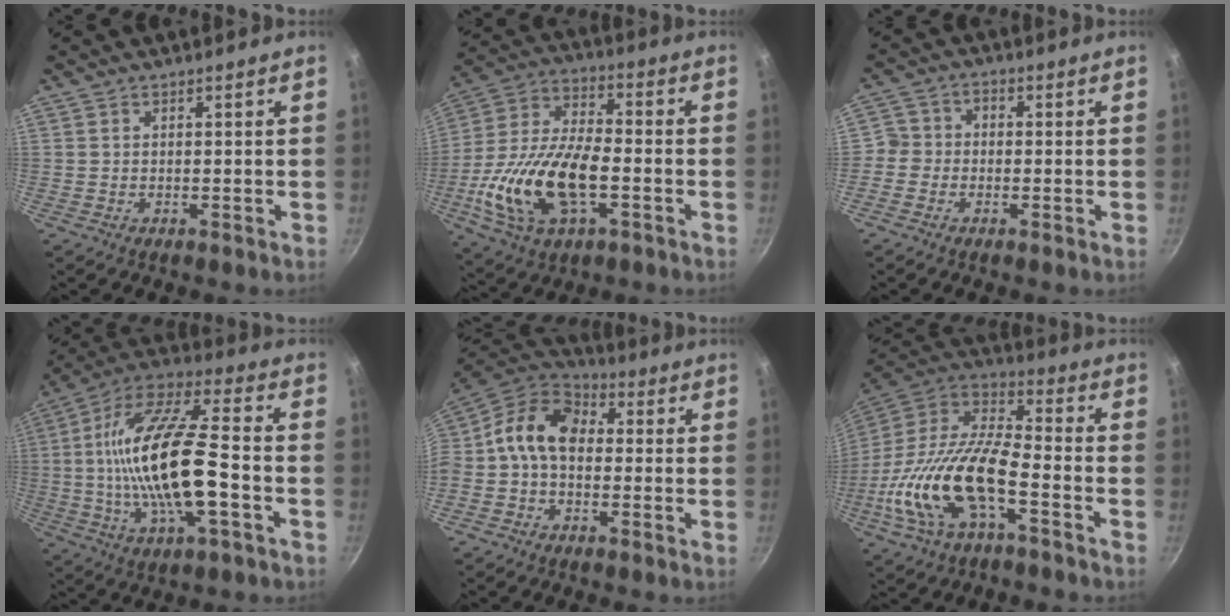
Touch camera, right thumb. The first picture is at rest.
{"total": 20.6, "force": [-5.1, 10.6, 16.8], "torque": [-0.320, 0.029, -0.099]}
{"total": 4.0, "force": [-1.6, 3.4, 1.2], "torque": [-0.001, 0.017, -0.044]}
{"total": 22.3, "force": [-2.9, 7.8, 20.7], "torque": [-0.387, 0.026, -0.061]}
{"total": 12.2, "force": [0.4, 8.8, 8.4], "torque": [-0.128, 0.039, -0.015]}
{"total": 21.4, "force": [-7.3, 9.2, 17.9], "torque": [-0.344, 0.044, -0.155]}